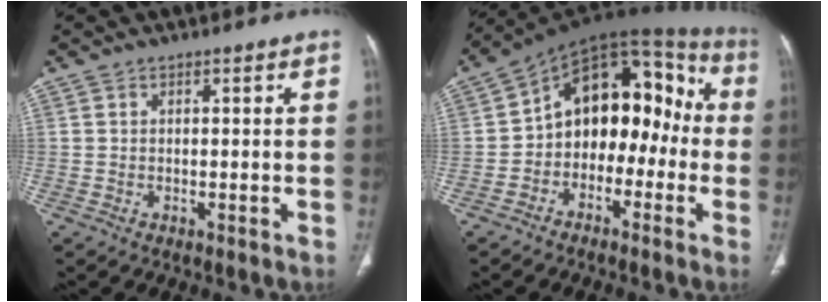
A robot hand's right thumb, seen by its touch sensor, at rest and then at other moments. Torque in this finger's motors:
{"motor_torque": [0.08, 1.27, 0.18, -0.03, 0.34]}